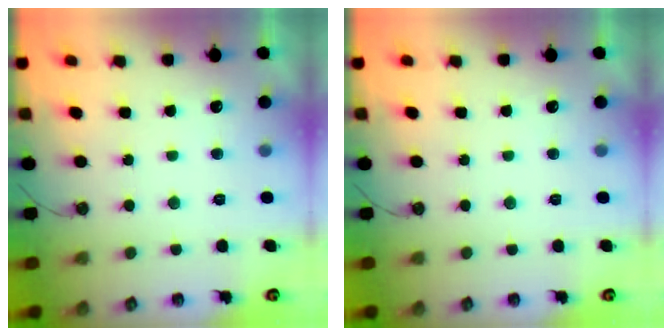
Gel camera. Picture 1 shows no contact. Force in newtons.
{"total": 0.0}